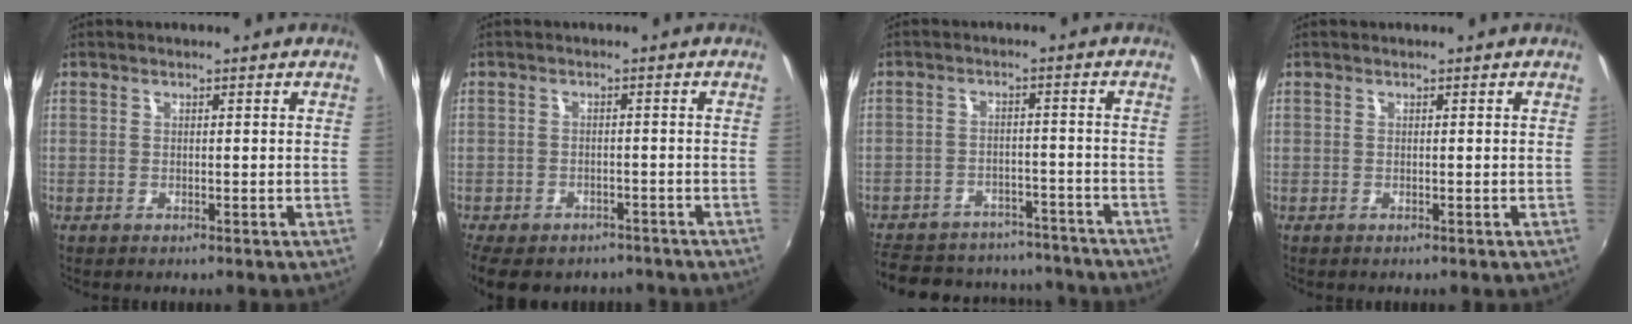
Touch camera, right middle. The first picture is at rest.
{"total": 10.4, "force": [-7.8, 5.3, 4.5], "torque": [-0.106, -0.019, -0.112]}
{"total": 22.1, "force": [-18.6, 9.2, 7.8], "torque": [-0.181, 0.025, -0.236]}
{"total": 0.0}